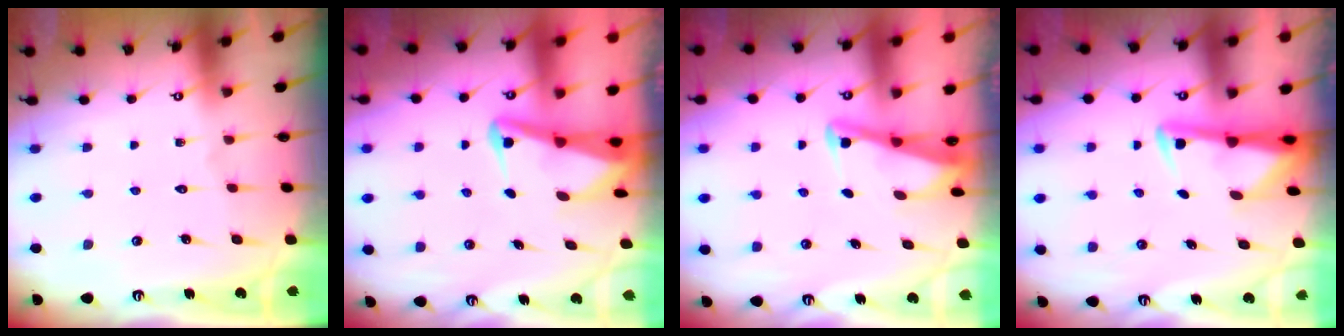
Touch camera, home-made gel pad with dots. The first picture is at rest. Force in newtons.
{"total": 3.5, "press": 3.5, "slide": 0.8}
{"total": 2.8, "press": 2.8, "slide": 0.3}
{"total": 3.0, "press": 2.9, "slide": 0.5}